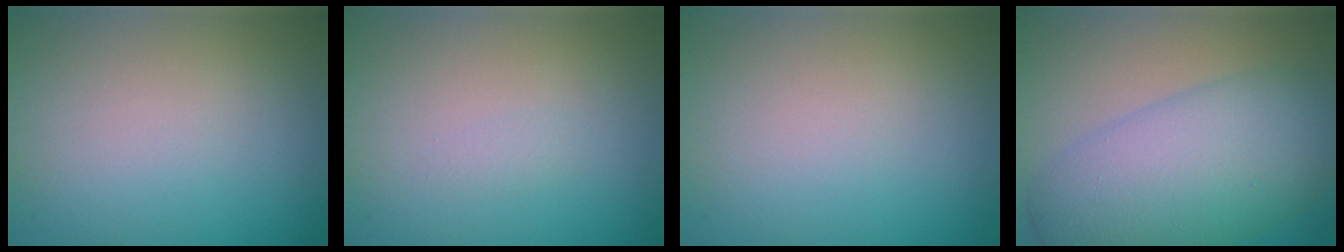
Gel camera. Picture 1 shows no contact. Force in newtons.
{"total": 0.6, "press": 0.6, "slide": 0.0}
{"total": 0.0}
{"total": 9.0, "press": 9.0, "slide": 0.2}